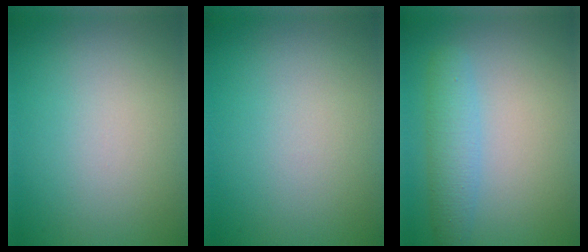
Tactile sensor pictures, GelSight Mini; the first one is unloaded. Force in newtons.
{"total": 0.0}
{"total": 3.1, "press": 3.1, "slide": 0.0}